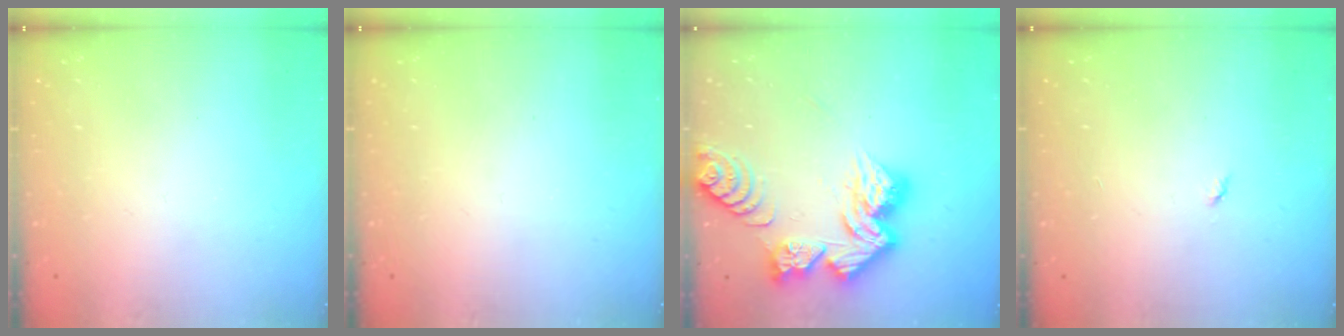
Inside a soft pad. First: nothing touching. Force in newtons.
{"total": 0.0}
{"total": 16.4, "press": 16.4, "slide": 1.5}
{"total": 2.8, "press": 2.8, "slide": 0.4}